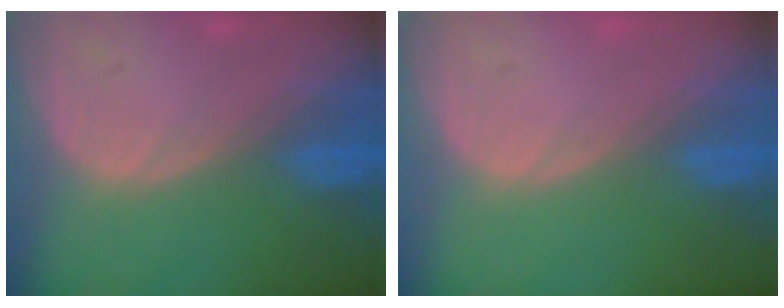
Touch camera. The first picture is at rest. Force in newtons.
{"total": 0.0}